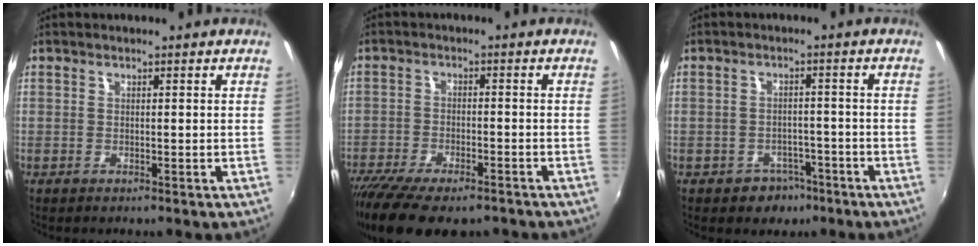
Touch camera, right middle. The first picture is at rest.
{"total": 16.5, "force": [-12.6, 5.3, 9.1], "torque": [-0.197, -0.060, -0.202]}
{"total": 5.2, "force": [-3.3, 3.9, 1.1], "torque": [-0.030, 0.011, -0.035]}